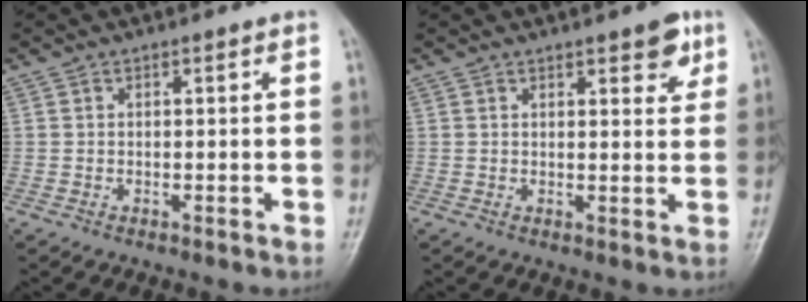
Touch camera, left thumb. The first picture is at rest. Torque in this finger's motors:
{"motor_torque": [-0.05, -0.06, -0.08, 0.25, 0.03]}